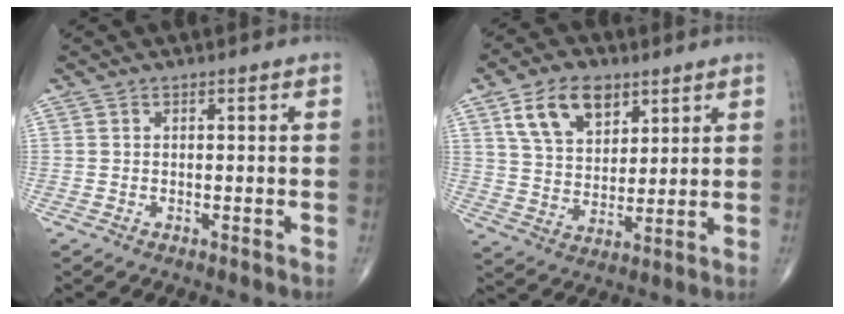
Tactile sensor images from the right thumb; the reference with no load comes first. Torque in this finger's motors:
{"motor_torque": [-0.15, 0.55, 0.14, -0.04, 0.16]}